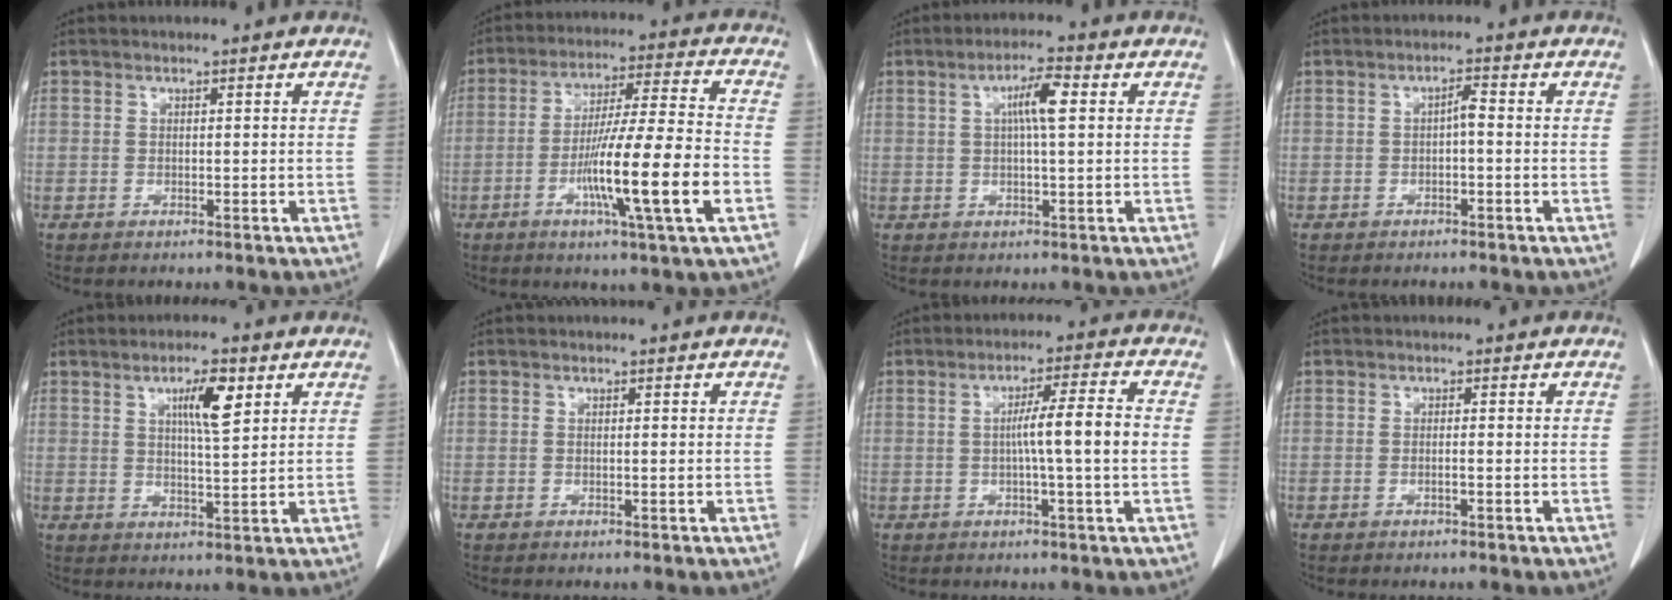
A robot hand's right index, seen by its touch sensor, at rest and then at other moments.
{"total": 15.3, "force": [-4.9, -0.5, 14.5], "torque": [-0.256, -0.010, -0.086]}
{"total": 5.1, "force": [1.2, 0.5, 4.9], "torque": [-0.089, 0.008, 0.020]}
{"total": 2.4, "force": [-0.3, 0.7, 2.3], "torque": [-0.037, 0.010, -0.006]}
{"total": 6.0, "force": [2.7, 0.9, 5.3], "torque": [-0.090, 0.000, 0.045]}
{"total": 0.0}
{"total": 7.3, "force": [-0.4, -0.8, 7.2], "torque": [-0.117, 0.007, -0.008]}
{"total": 0.8, "force": [-0.4, 0.0, 0.6], "torque": [-0.011, 0.002, -0.006]}